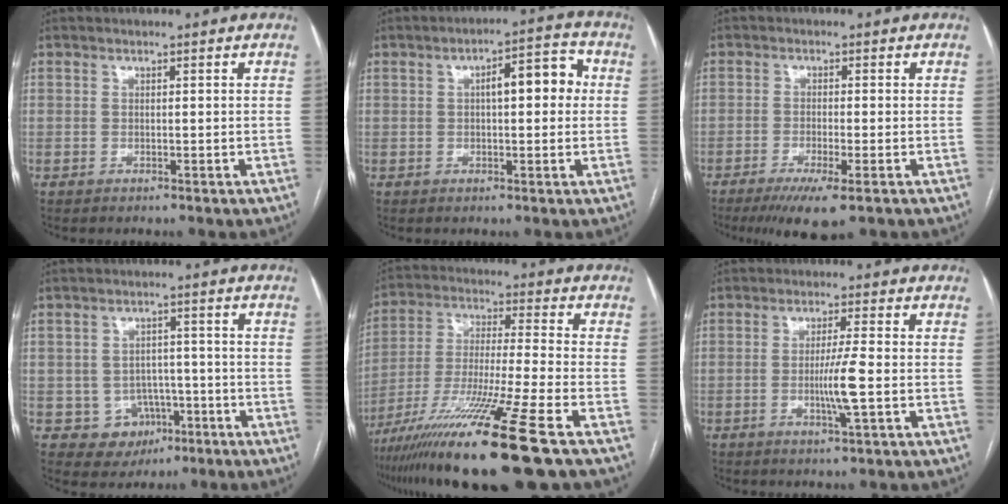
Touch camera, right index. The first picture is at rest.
{"total": 7.2, "force": [1.1, 2.3, 6.7], "torque": [-0.094, 0.028, 0.013]}
{"total": 6.7, "force": [-4.0, 0.7, 5.3], "torque": [-0.089, -0.018, -0.065]}
{"total": 6.1, "force": [-2.2, 5.6, 1.0], "torque": [-0.002, 0.014, -0.020]}
{"total": 19.3, "force": [-12.2, -1.1, 15.0], "torque": [-0.277, -0.053, -0.221]}
{"total": 5.3, "force": [-1.1, -0.5, 5.2], "torque": [-0.096, -0.011, -0.021]}